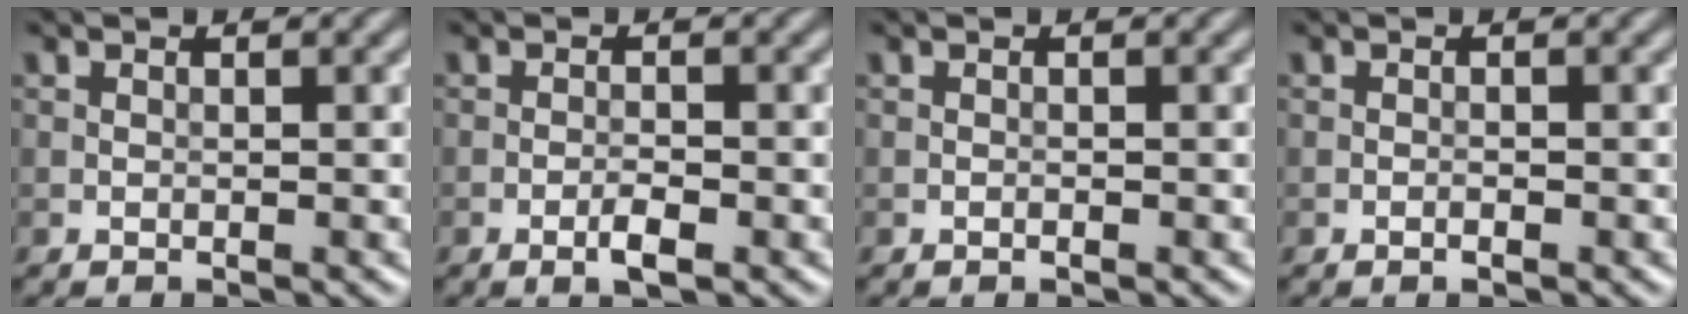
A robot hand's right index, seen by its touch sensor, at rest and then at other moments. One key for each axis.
{"total": 1.8, "fx": -0.9, "fy": 0.4, "fz": 1.5, "tx": -0.027, "ty": 0.001, "tz": -0.018}
{"total": 0.0}
{"total": 0.6, "fx": -0.3, "fy": 0.2, "fz": 0.5, "tx": -0.008, "ty": 0.000, "tz": -0.006}